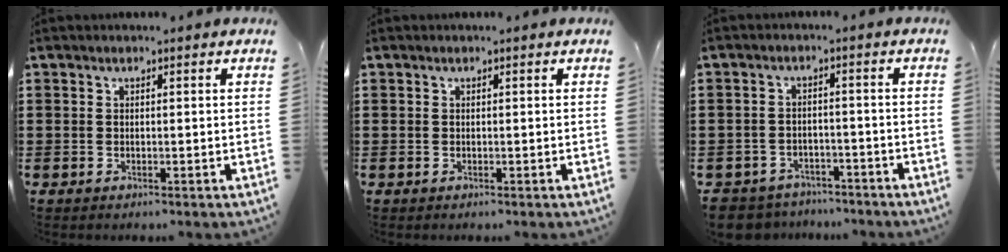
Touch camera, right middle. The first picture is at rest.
{"total": 0.0}
{"total": 3.8, "force": [-3.7, 1.0, -0.2], "torque": [-0.012, -0.001, -0.082]}